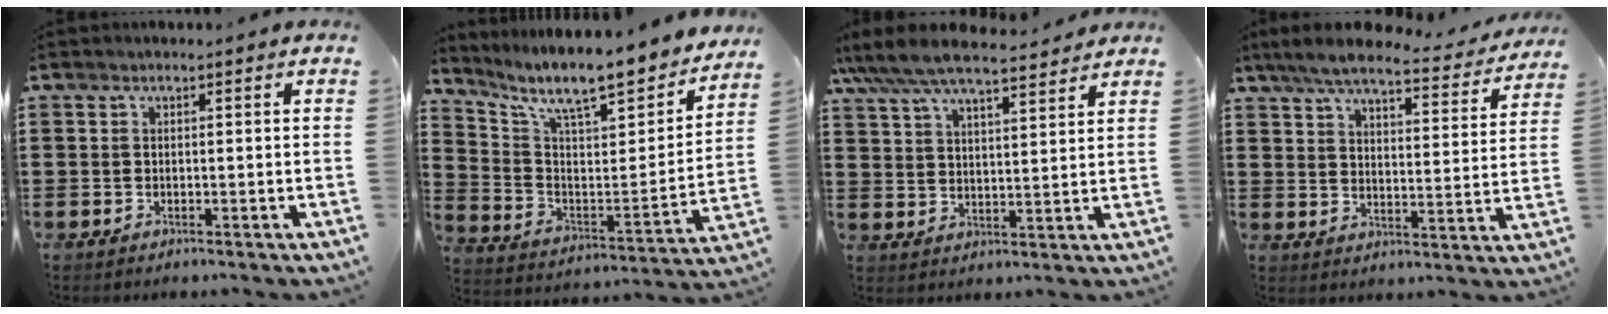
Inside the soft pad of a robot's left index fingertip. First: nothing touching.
{"total": 9.4, "force": [7.8, 2.0, 4.8], "torque": [-0.113, -0.064, 0.126]}
{"total": 7.1, "force": [6.6, 1.0, 2.4], "torque": [-0.074, -0.030, 0.117]}
{"total": 6.8, "force": [6.2, 0.9, 2.8], "torque": [-0.080, -0.028, 0.108]}